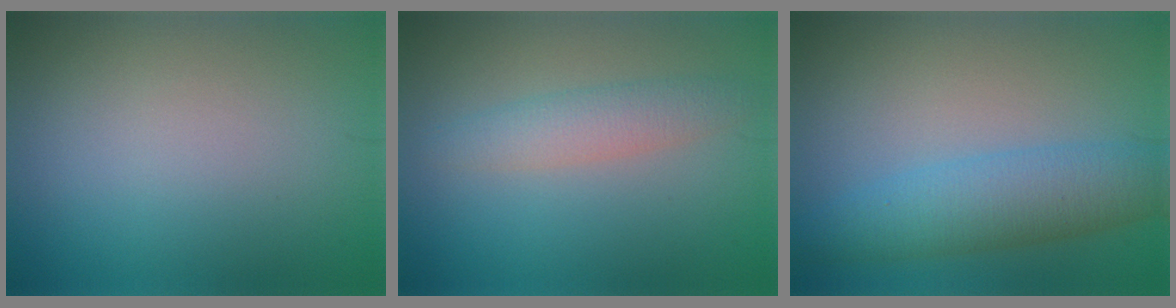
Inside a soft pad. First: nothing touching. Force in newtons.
{"total": 2.8, "press": 2.8, "slide": 0.1}
{"total": 5.4, "press": 5.4, "slide": 0.2}